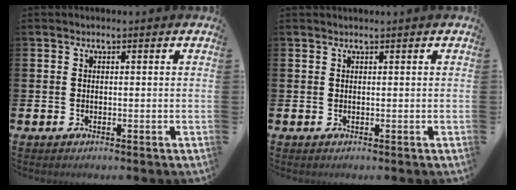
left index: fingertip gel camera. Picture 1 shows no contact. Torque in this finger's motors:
{"motor_torque": [0.27, -0.77, -0.30, 0.00]}